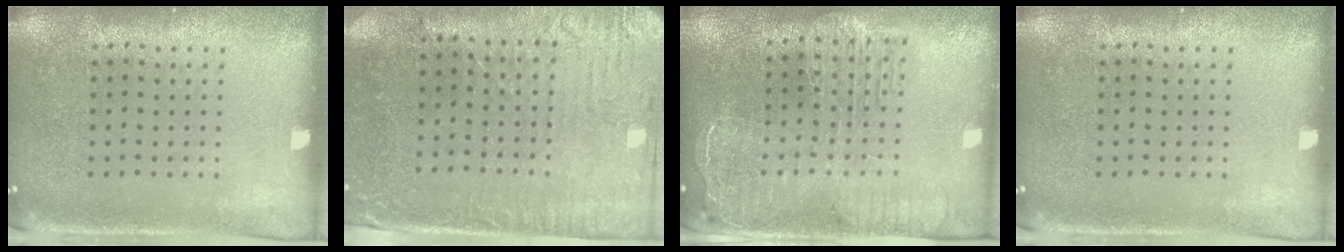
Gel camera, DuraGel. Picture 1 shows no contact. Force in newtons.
{"total": 3.1, "press": 2.5, "slide": 1.8}
{"total": 2.5, "press": 2.1, "slide": 1.3}
{"total": 0.0}